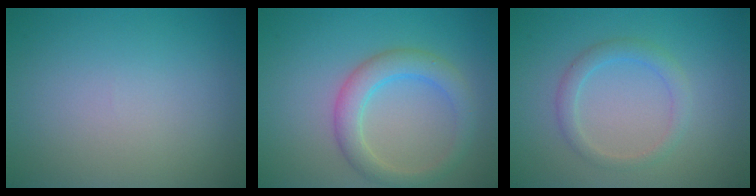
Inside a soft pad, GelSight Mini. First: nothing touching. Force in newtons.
{"total": 3.7, "press": 3.7, "slide": 0.2}
{"total": 2.1, "press": 2.1, "slide": 0.1}